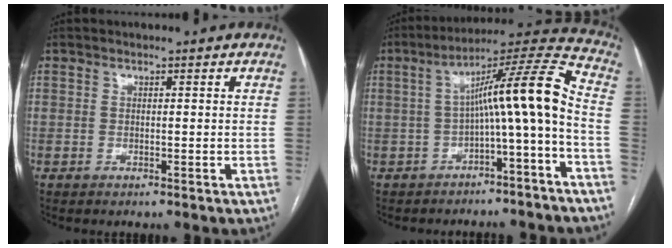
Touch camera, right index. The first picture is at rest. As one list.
[{"total": 12.3, "force": [-2.3, -0.2, 12.1], "torque": [-0.177, 0.041, -0.037]}]